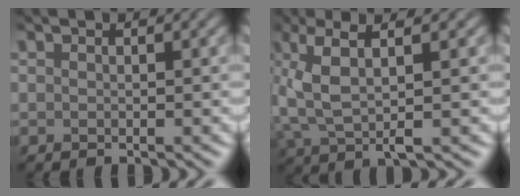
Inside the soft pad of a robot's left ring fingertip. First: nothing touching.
{"total": 5.2, "force": [1.0, 1.7, 4.8], "torque": [-0.106, 0.004, 0.019]}